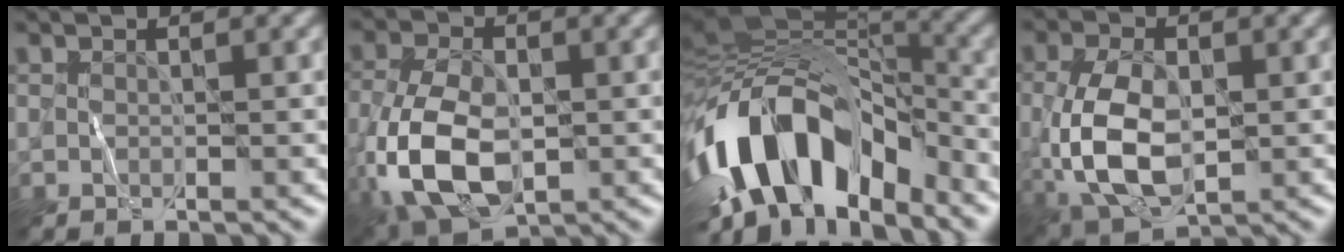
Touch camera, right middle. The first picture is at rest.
{"total": 10.3, "force": [-2.9, 6.0, 7.9], "torque": [-0.186, -0.021, -0.061]}
{"total": 14.8, "force": [-6.1, 7.8, 11.0], "torque": [-0.195, 0.018, -0.112]}
{"total": 8.1, "force": [-1.0, 4.8, 6.5], "torque": [-0.146, -0.008, -0.017]}